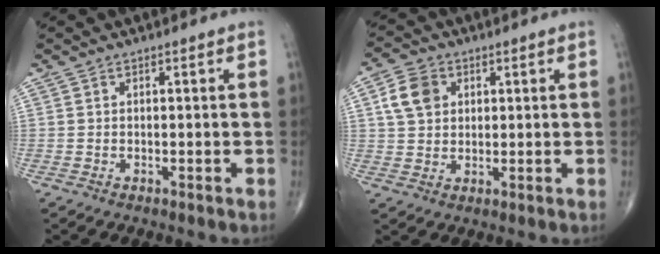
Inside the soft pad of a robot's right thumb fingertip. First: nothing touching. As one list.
[{"total": 6.7, "force": [2.0, 5.2, 3.7], "torque": [-0.054, 0.002, 0.036]}]